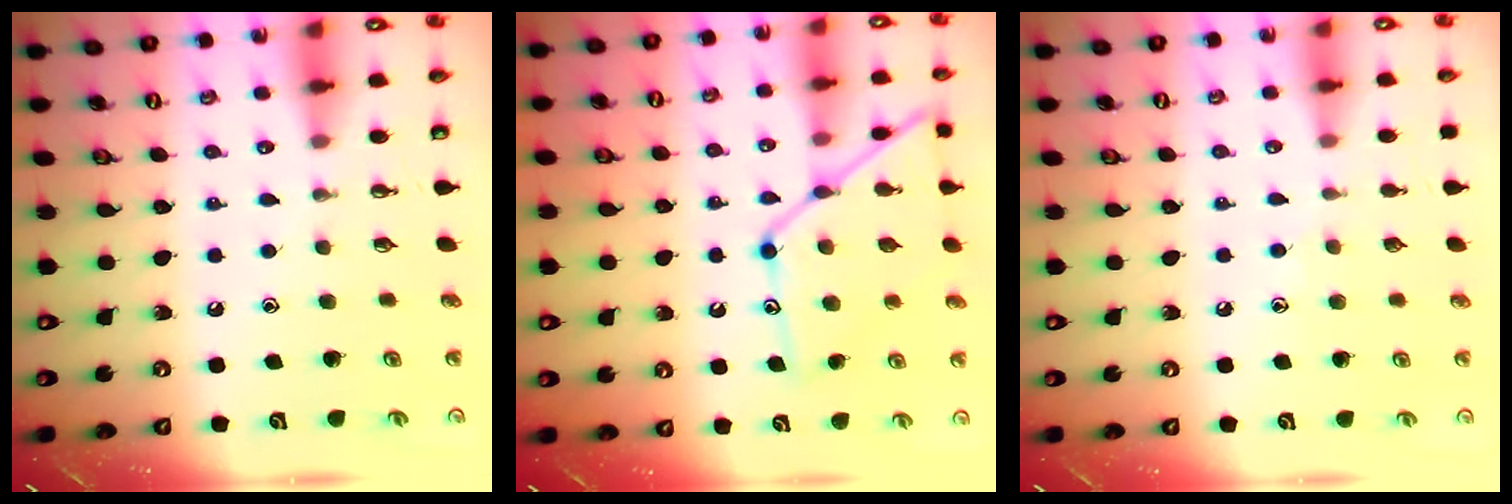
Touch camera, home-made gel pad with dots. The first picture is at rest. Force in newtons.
{"total": 13.7, "press": 13.7, "slide": 1.0}
{"total": 5.5, "press": 5.5, "slide": 0.6}